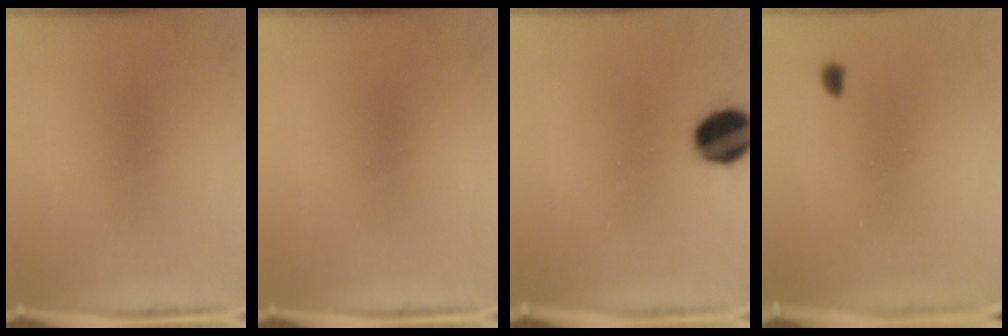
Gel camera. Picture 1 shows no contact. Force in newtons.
{"total": 0.0}
{"total": 12.2}
{"total": 0.9}